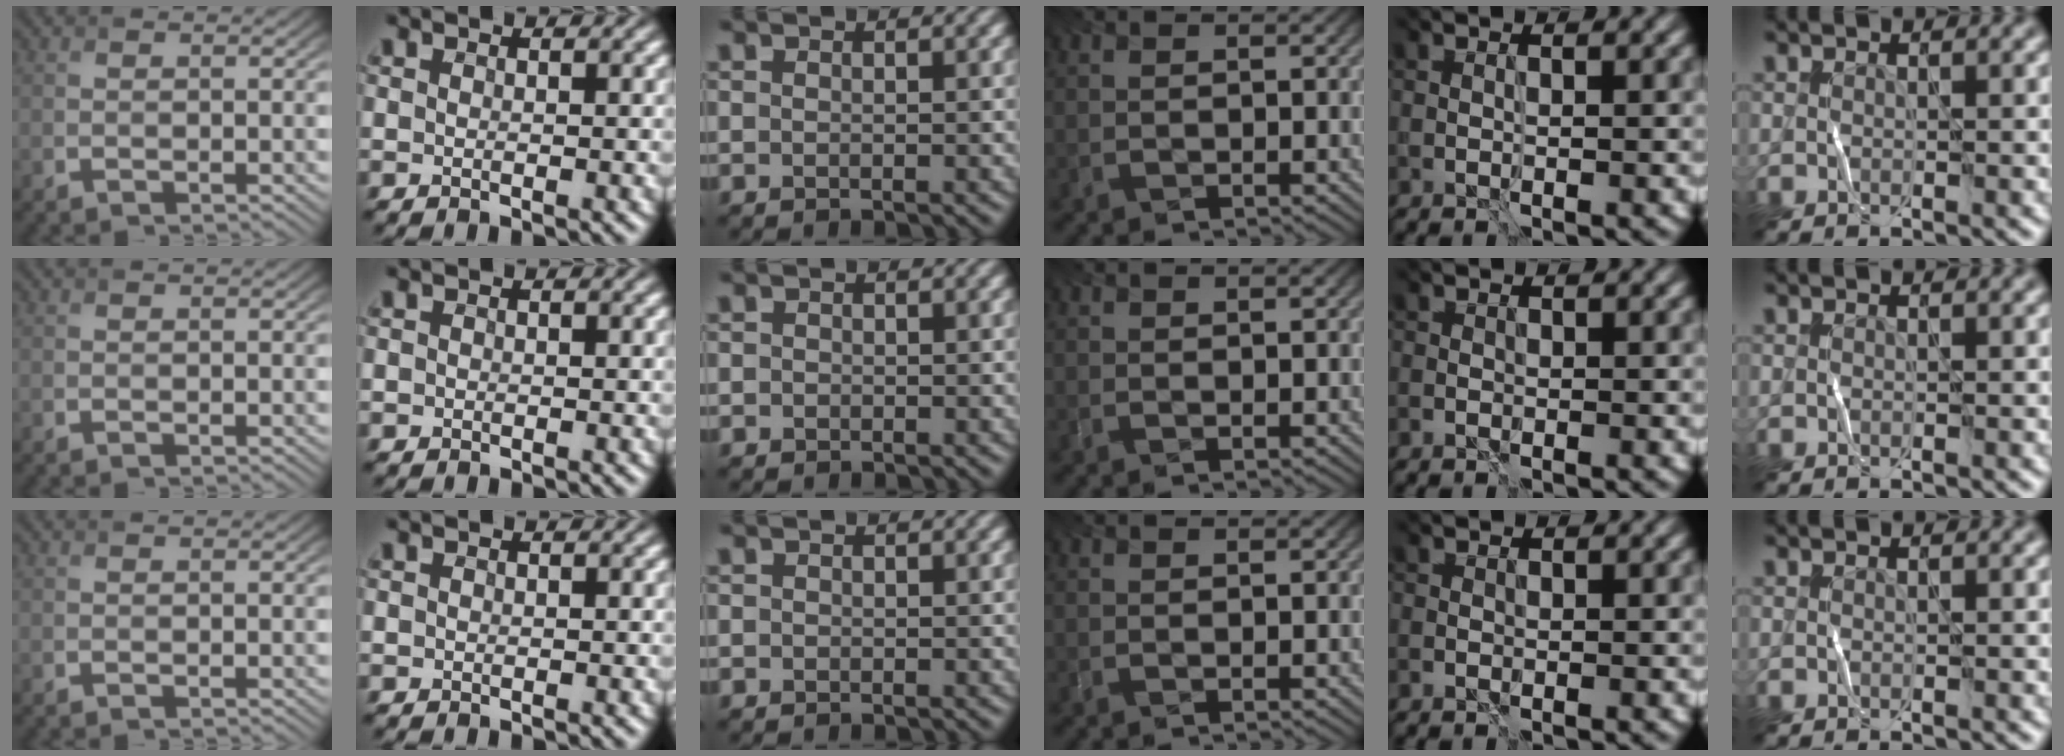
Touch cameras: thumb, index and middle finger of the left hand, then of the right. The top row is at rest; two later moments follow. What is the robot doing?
{"motion": "fold", "object": "bandana"}